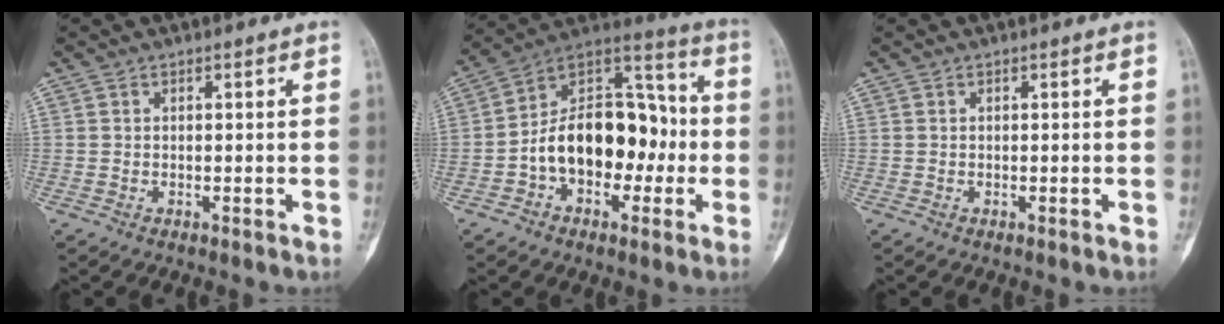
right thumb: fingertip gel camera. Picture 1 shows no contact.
{"total": 19.0, "force": [-2.9, 12.1, 14.3], "torque": [-0.195, 0.057, -0.052]}
{"total": 0.0}